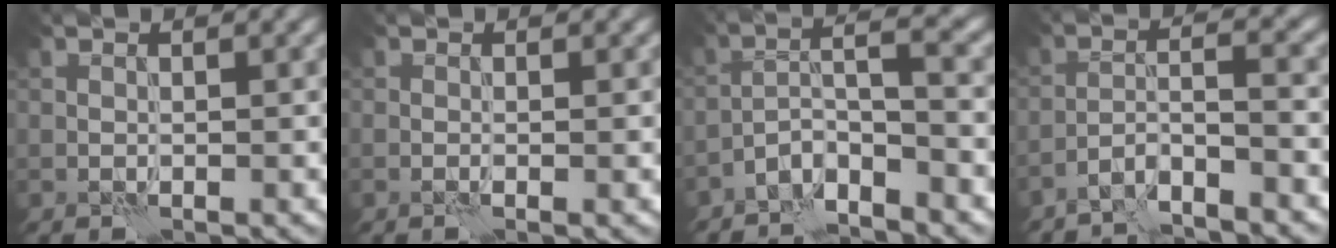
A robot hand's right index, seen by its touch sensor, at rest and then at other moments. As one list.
[{"total": 0.8, "force": [-0.2, 0.1, 0.8], "torque": [-0.012, -0.004, -0.005]}, {"total": 4.5, "force": [-3.2, 0.9, 3.0], "torque": [-0.049, 0.012, -0.066]}, {"total": 4.1, "force": [-3.3, 0.4, 2.4], "torque": [-0.040, 0.009, -0.067]}]